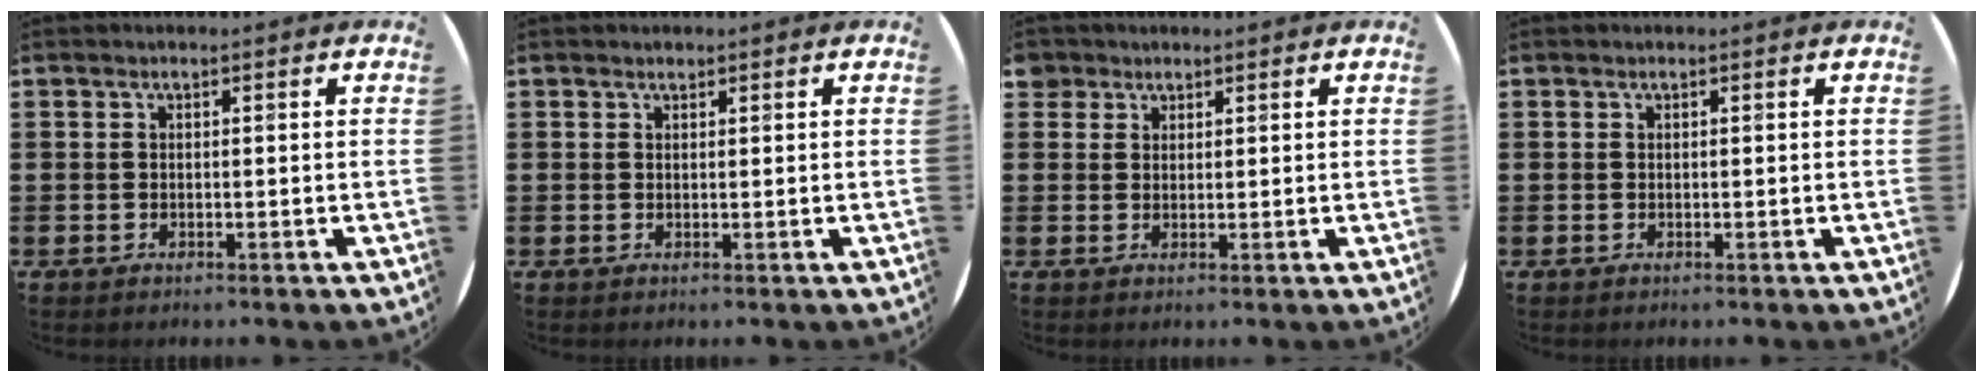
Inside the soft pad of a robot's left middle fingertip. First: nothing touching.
{"total": 0.5, "force": [0.5, 0.2, 0.0], "torque": [0.000, 0.003, 0.010]}
{"total": 2.2, "force": [1.7, 1.3, 0.0], "torque": [0.002, 0.002, 0.034]}
{"total": 0.0}